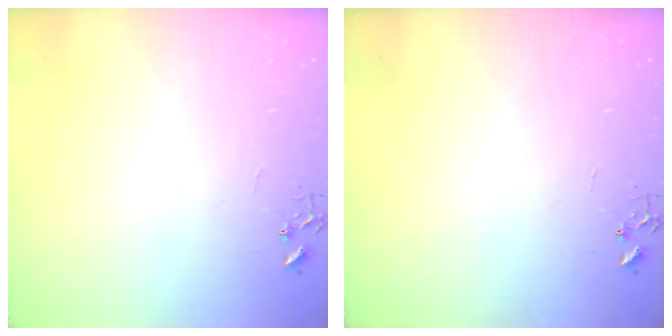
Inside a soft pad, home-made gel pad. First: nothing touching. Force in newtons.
{"total": 0.0}